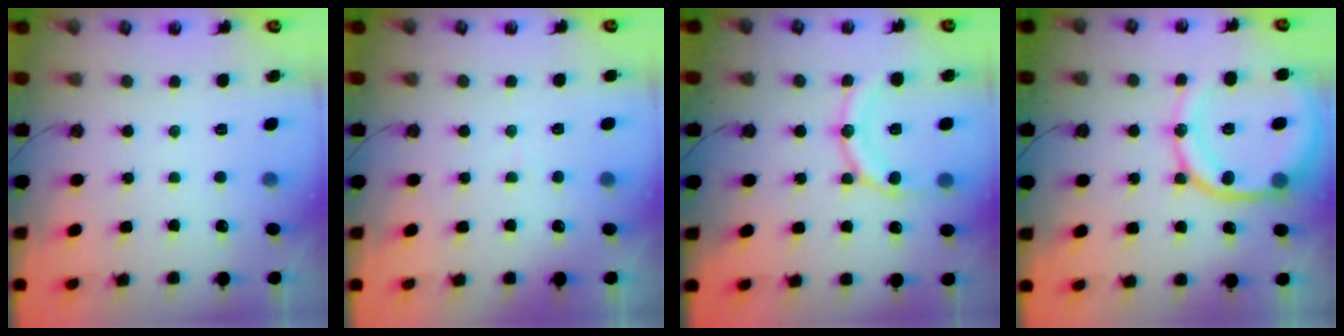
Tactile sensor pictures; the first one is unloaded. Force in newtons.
{"total": 2.8, "press": 2.6, "slide": 1.0}
{"total": 13.3, "press": 13.2, "slide": 1.5}
{"total": 17.7, "press": 17.6, "slide": 1.8}